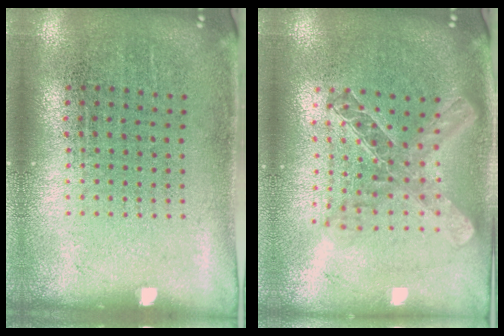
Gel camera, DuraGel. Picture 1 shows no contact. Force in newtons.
{"total": 2.0, "press": 1.7, "slide": 1.1}